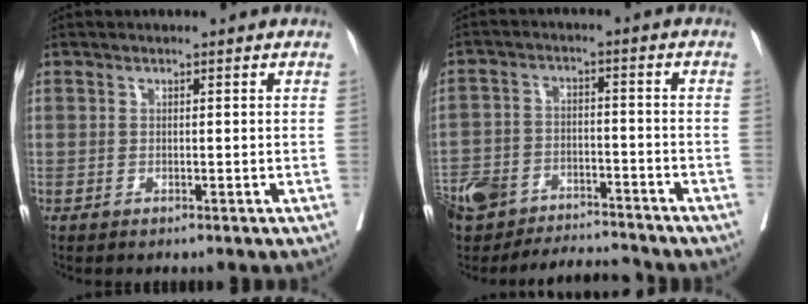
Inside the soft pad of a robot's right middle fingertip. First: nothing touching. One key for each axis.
{"total": 12.3, "fx": -10.8, "fy": 4.6, "fz": 3.7, "tx": -0.072, "ty": 0.023, "tz": -0.179}